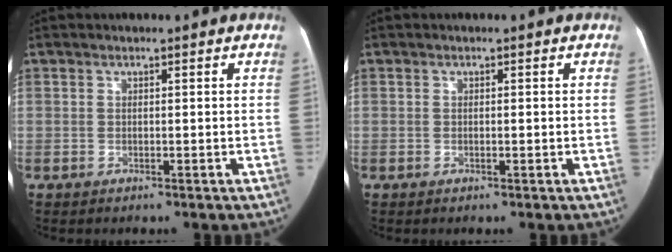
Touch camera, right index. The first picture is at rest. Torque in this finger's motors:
{"motor_torque": [-0.09, 0.04, -0.04, 0.00]}